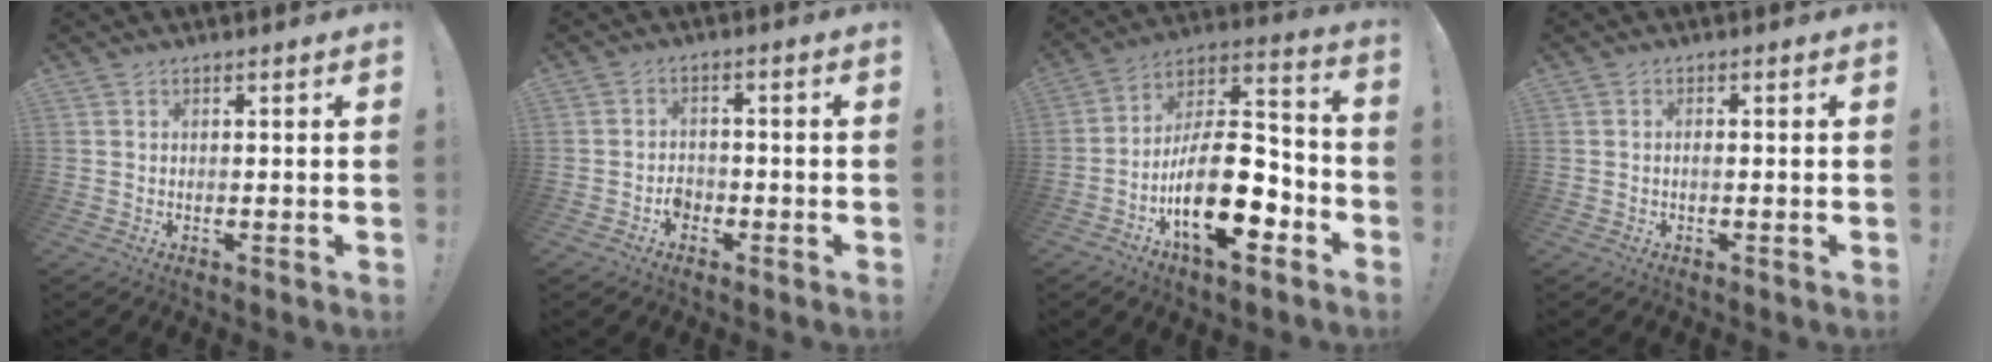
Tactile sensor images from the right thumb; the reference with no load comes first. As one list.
[{"total": 3.3, "force": [-1.9, 2.4, 1.3], "torque": [-0.020, 0.005, -0.034]}, {"total": 23.6, "force": [-7.9, 11.0, 19.4], "torque": [-0.333, 0.039, -0.124]}, {"total": 1.0, "force": [-0.3, 0.3, 0.9], "torque": [-0.017, 0.003, -0.005]}]